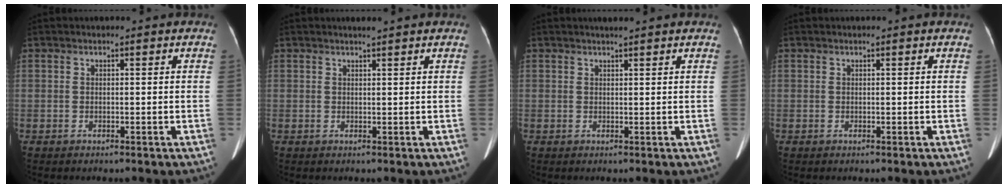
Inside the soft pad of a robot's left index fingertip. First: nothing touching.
{"total": 1.6, "force": [1.4, -0.1, 0.8], "torque": [-0.011, 0.006, 0.025]}
{"total": 2.5, "force": [2.1, 0.0, 1.3], "torque": [-0.015, 0.012, 0.030]}
{"total": 0.0}